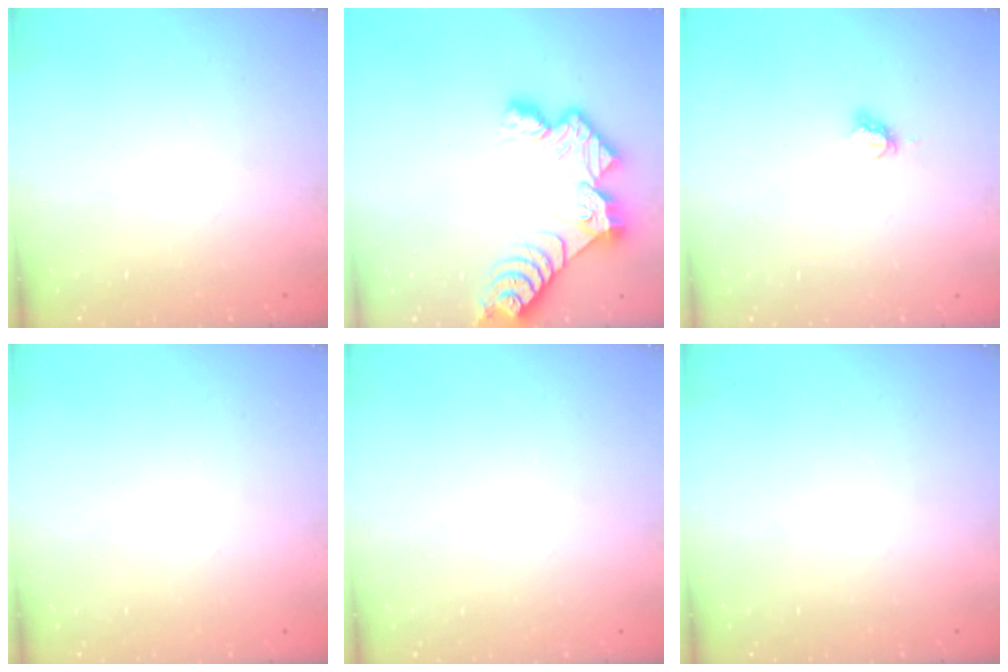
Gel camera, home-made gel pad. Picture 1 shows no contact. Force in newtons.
{"total": 12.3, "press": 12.3, "slide": 1.3}
{"total": 3.8, "press": 3.8, "slide": 0.3}
{"total": 0.0}
{"total": 0.0}
{"total": 0.0}